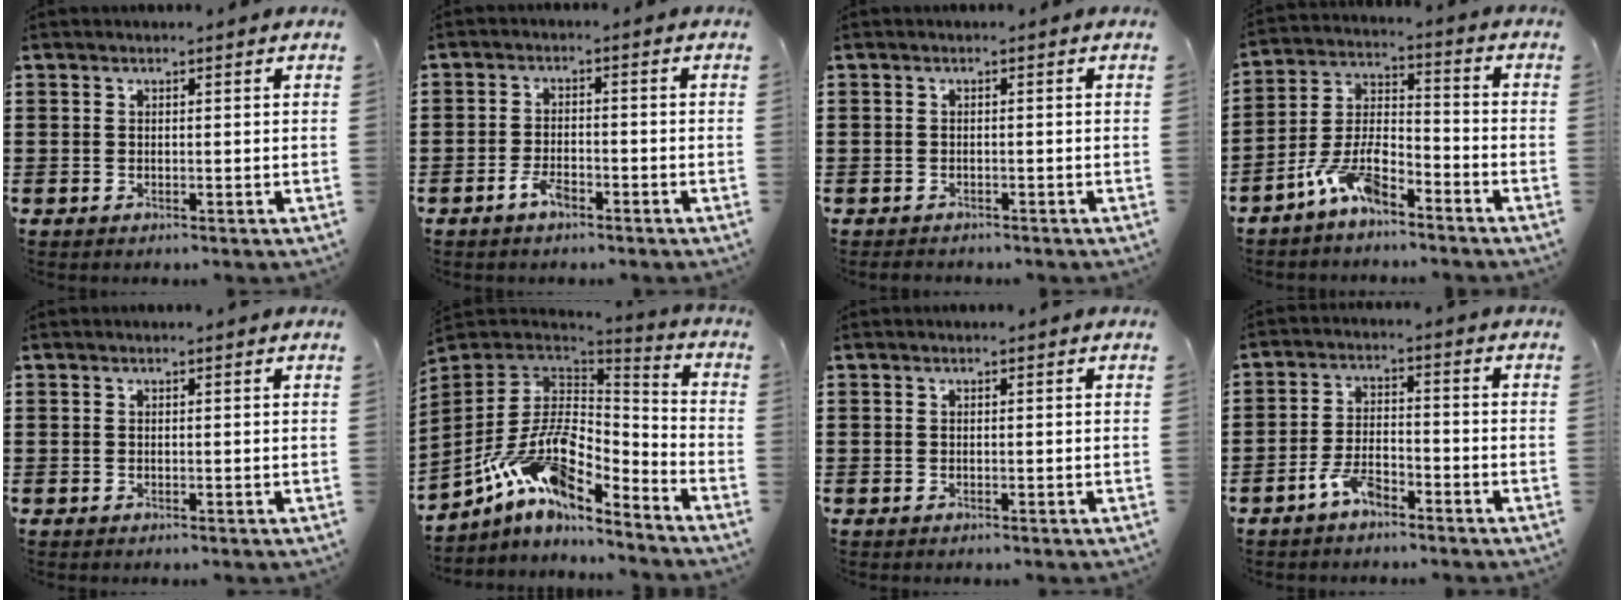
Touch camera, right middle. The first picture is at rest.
{"total": 3.2, "force": [-2.4, 1.3, 1.8], "torque": [-0.045, 0.001, -0.051]}
{"total": 1.0, "force": [-0.9, 0.3, -0.1], "torque": [0.001, 0.003, -0.021]}
{"total": 7.9, "force": [-6.4, 2.4, 4.1], "torque": [-0.100, 0.003, -0.126]}
{"total": 0.0}
{"total": 12.9, "force": [-7.0, 6.0, 9.0], "torque": [-0.199, 0.013, -0.142]}
{"total": 0.0}
{"total": 4.7, "force": [-3.6, 1.7, 2.4], "torque": [-0.061, 0.007, -0.075]}